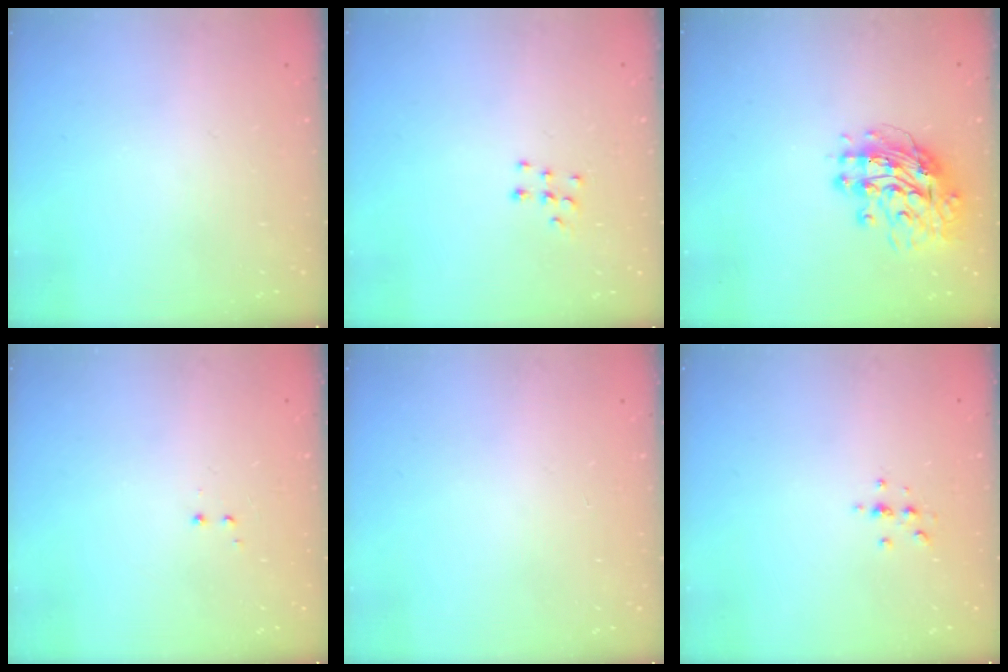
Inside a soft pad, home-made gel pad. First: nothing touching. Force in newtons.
{"total": 5.3, "press": 5.3, "slide": 0.5}
{"total": 13.4, "press": 13.3, "slide": 1.3}
{"total": 1.2, "press": 1.1, "slide": 0.6}
{"total": 0.0}
{"total": 2.8, "press": 2.7, "slide": 0.3}